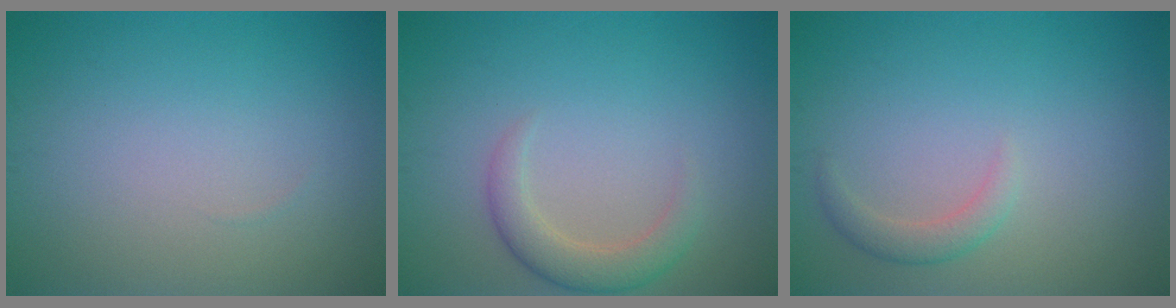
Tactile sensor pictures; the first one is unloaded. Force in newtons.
{"total": 2.7, "press": 2.7, "slide": 0.2}
{"total": 1.6, "press": 1.6, "slide": 0.1}